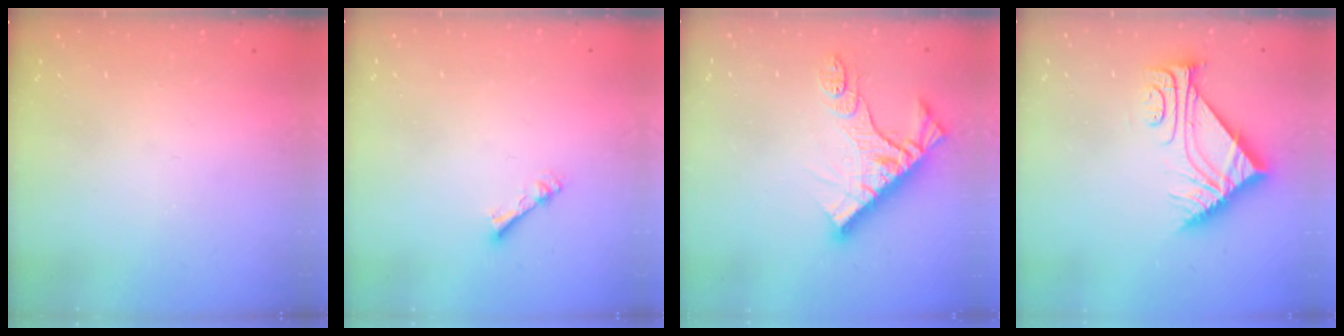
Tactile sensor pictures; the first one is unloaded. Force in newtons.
{"total": 2.4, "press": 2.4, "slide": 0.4}
{"total": 12.8, "press": 12.7, "slide": 1.3}
{"total": 9.4, "press": 9.4, "slide": 0.2}